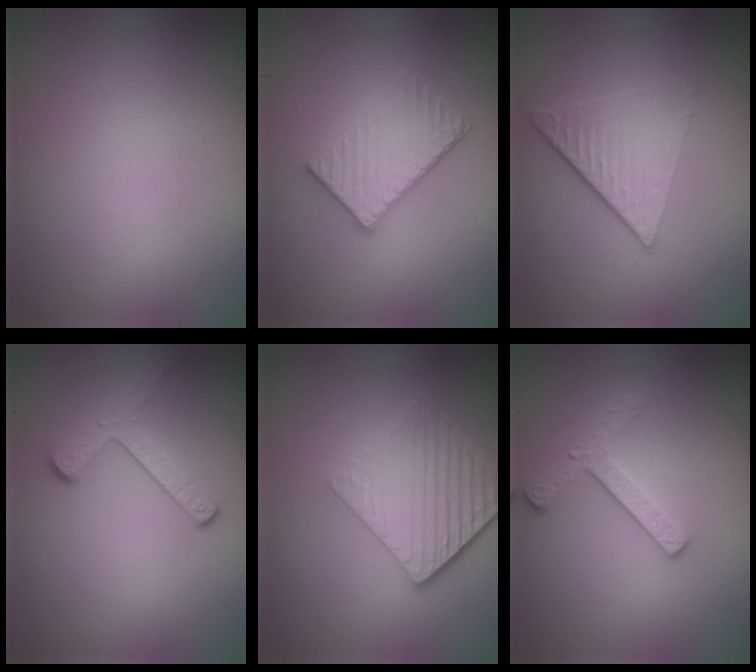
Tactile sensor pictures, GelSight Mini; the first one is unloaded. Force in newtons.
{"total": 3.9, "press": 3.2, "slide": 2.2}
{"total": 4.7, "press": 2.9, "slide": 3.7}
{"total": 3.0, "press": 2.2, "slide": 2.0}
{"total": 5.8, "press": 4.2, "slide": 4.0}
{"total": 2.5, "press": 2.5, "slide": 0.3}